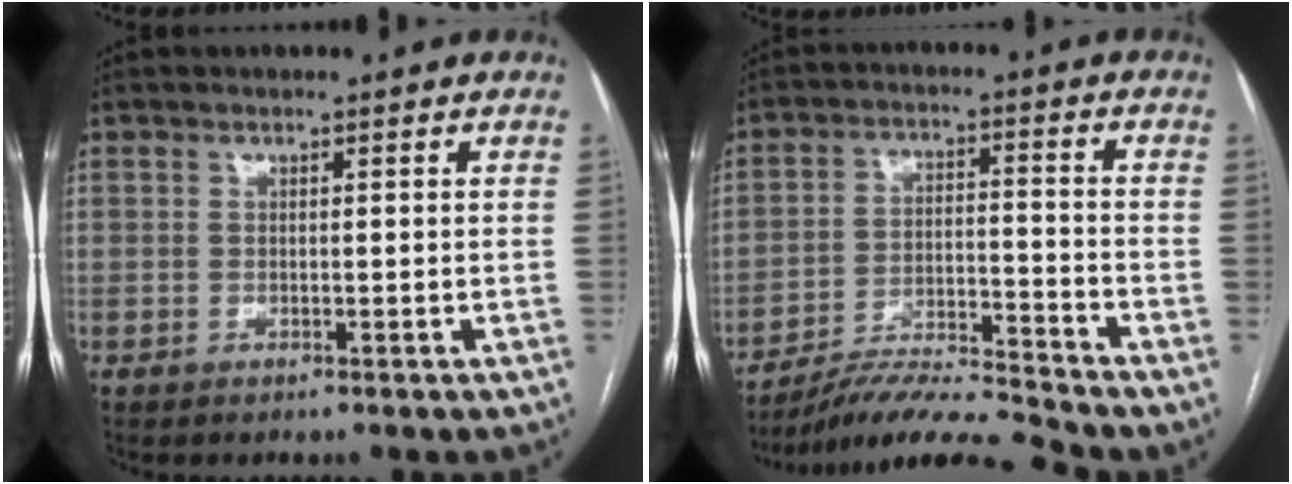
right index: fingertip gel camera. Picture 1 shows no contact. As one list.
[{"total": 9.9, "force": [-9.5, -2.0, 2.0], "torque": [-0.032, 0.008, -0.172]}]